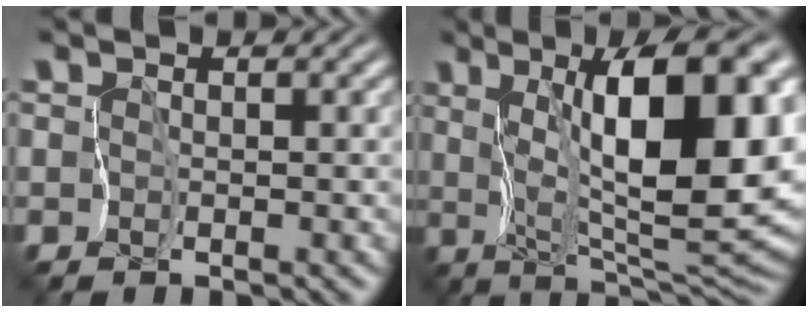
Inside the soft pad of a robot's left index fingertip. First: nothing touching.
{"total": 12.5, "force": [3.2, 3.6, 11.5], "torque": [-0.159, 0.002, 0.060]}